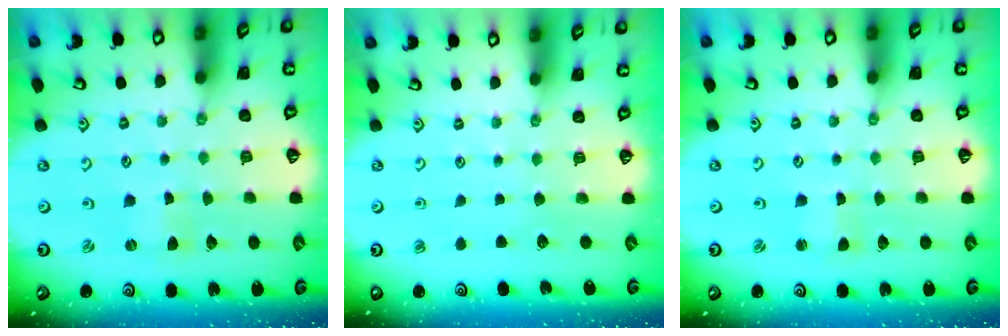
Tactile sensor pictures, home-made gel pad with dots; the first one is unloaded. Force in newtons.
{"total": 0.0}
{"total": 1.2, "press": 1.2, "slide": 0.0}